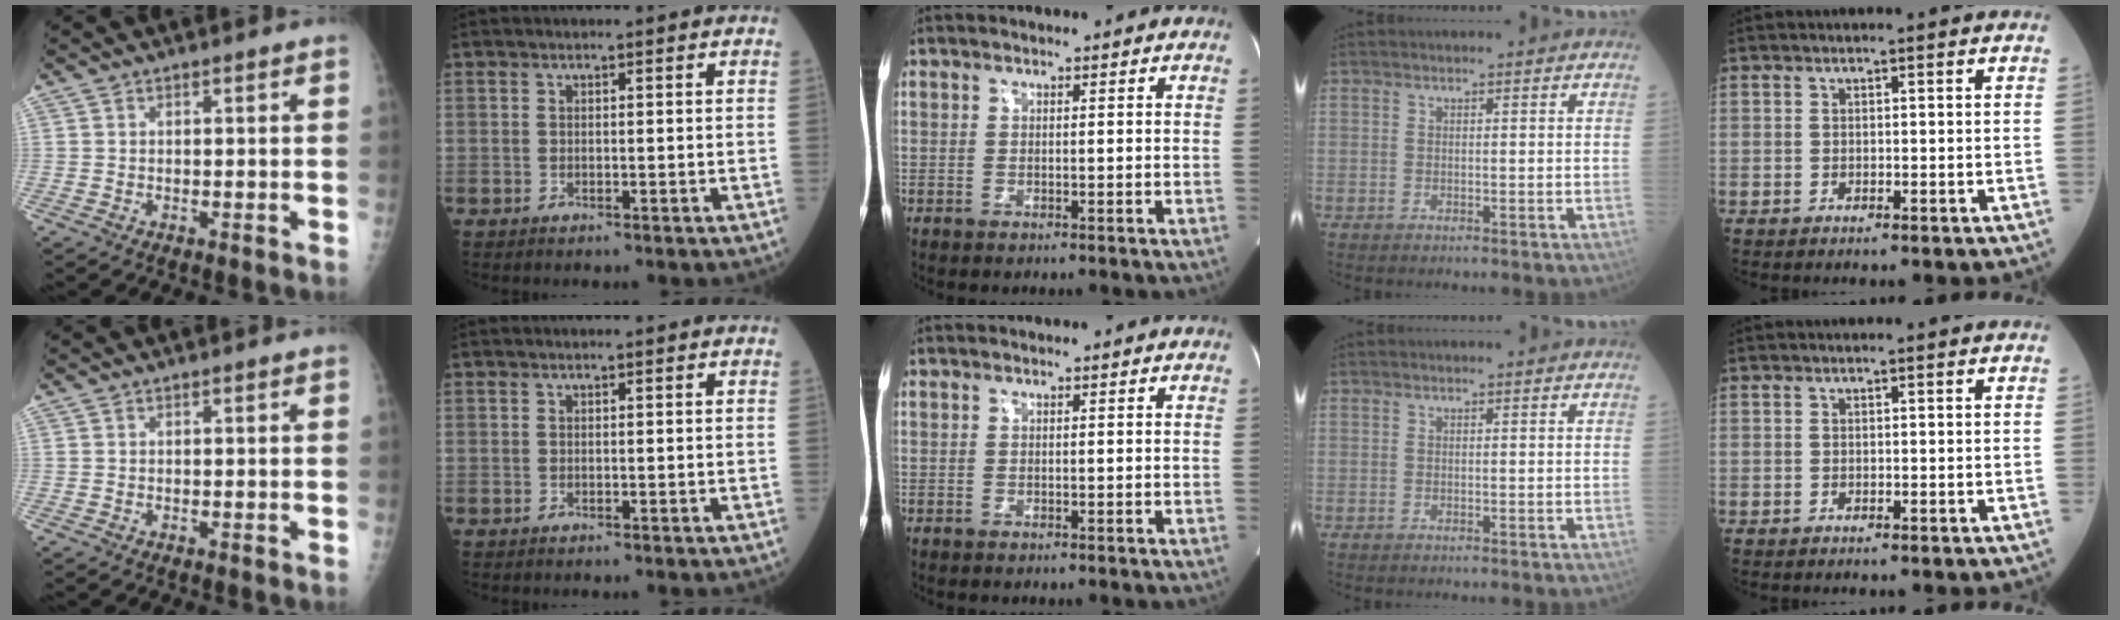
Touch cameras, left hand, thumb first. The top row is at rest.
{}